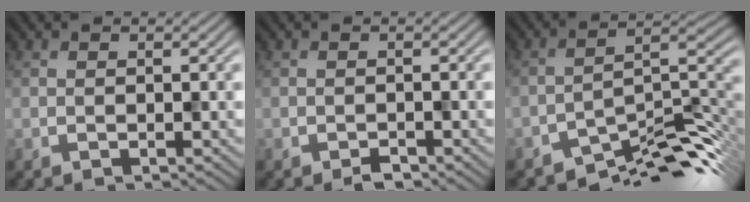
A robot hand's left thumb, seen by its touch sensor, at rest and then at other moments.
{"total": 1.0, "force": [-0.9, 0.3, 0.3], "torque": [-0.003, 0.003, -0.015]}
{"total": 10.0, "force": [-8.1, 2.3, 5.4], "torque": [-0.072, 0.004, -0.142]}